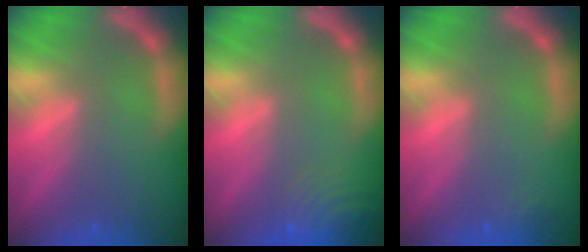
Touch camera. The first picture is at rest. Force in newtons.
{"total": 7.5}
{"total": 0.9}